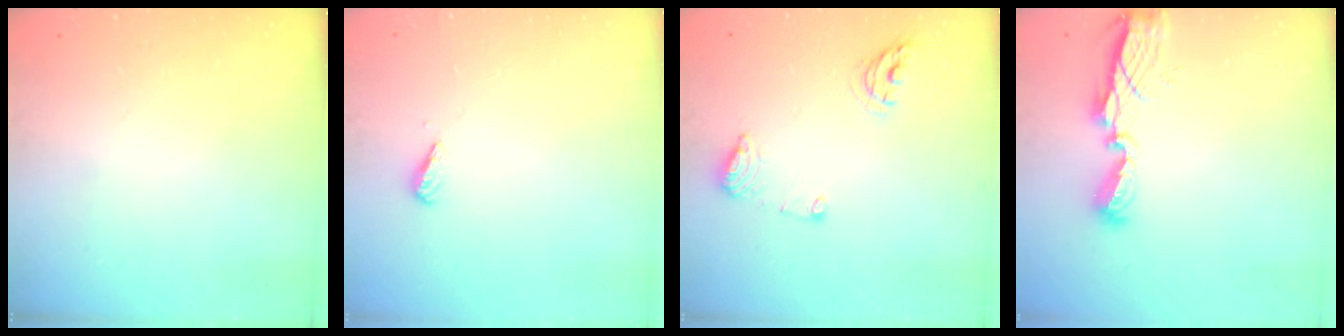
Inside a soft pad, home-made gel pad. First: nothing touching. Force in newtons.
{"total": 2.7, "press": 2.6, "slide": 0.4}
{"total": 8.1, "press": 8.1, "slide": 0.9}
{"total": 7.4, "press": 7.4, "slide": 0.2}